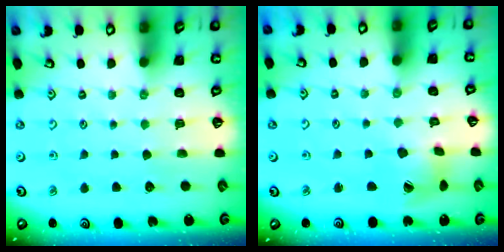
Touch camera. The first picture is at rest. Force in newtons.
{"total": 7.4, "press": 7.3, "slide": 1.0}